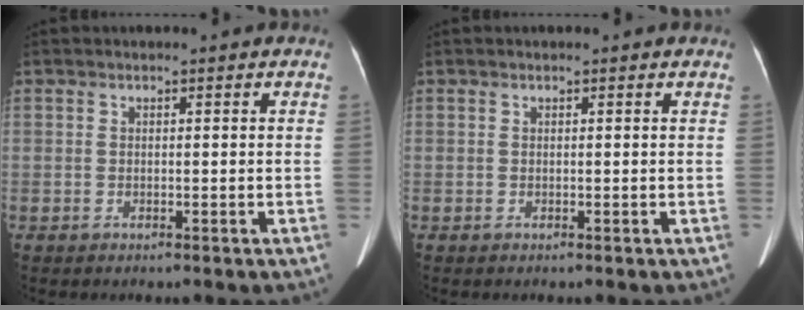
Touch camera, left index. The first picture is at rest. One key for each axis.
{"total": 0.0}